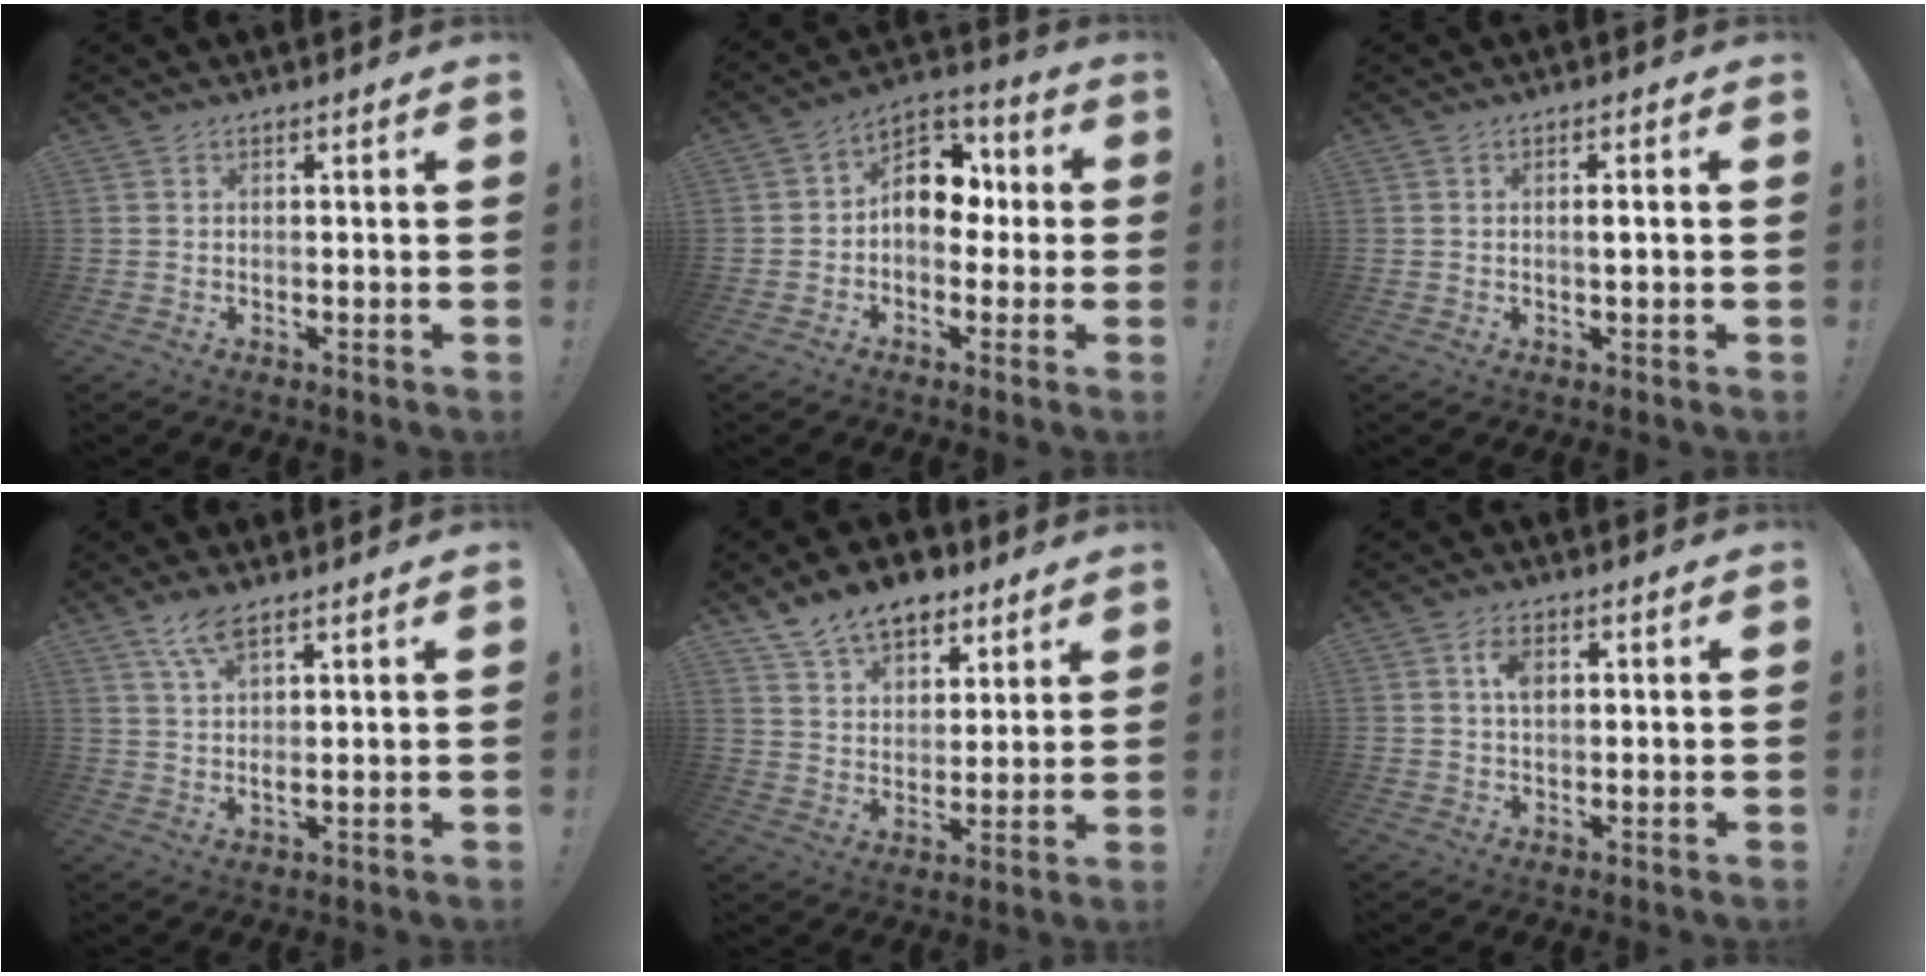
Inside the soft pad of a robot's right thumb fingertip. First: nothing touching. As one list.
[{"total": 11.1, "force": [-0.2, 8.8, 6.8], "torque": [-0.084, 0.018, 0.004]}, {"total": 1.6, "force": [0.3, -0.1, 1.6], "torque": [-0.015, -0.005, -0.001]}, {"total": 6.2, "force": [4.1, 1.5, 4.5], "torque": [-0.088, -0.014, 0.072]}, {"total": 12.5, "force": [8.9, 7.3, 4.9], "torque": [-0.077, -0.054, 0.167]}, {"total": 4.1, "force": [1.1, 2.4, 3.2], "torque": [-0.052, 0.002, 0.015]}]